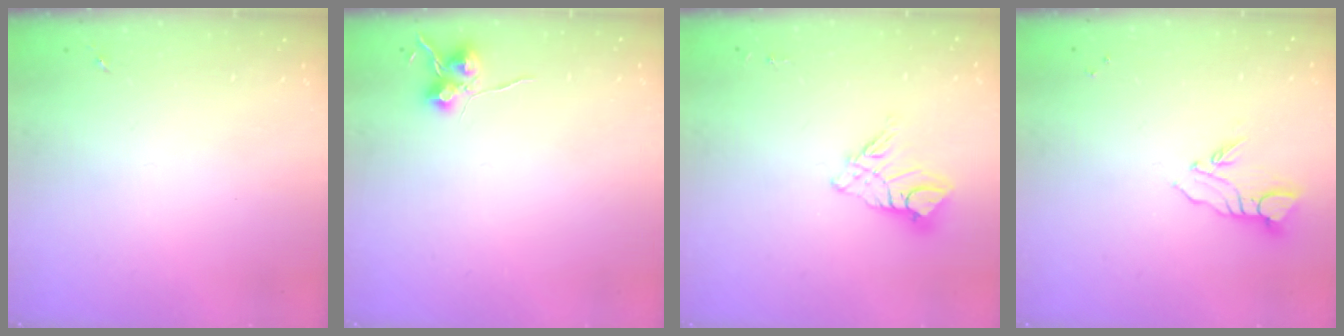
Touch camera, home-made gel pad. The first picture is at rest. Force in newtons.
{"total": 6.9, "press": 6.9, "slide": 0.6}
{"total": 11.3, "press": 11.3, "slide": 1.1}
{"total": 6.1, "press": 6.1, "slide": 0.5}